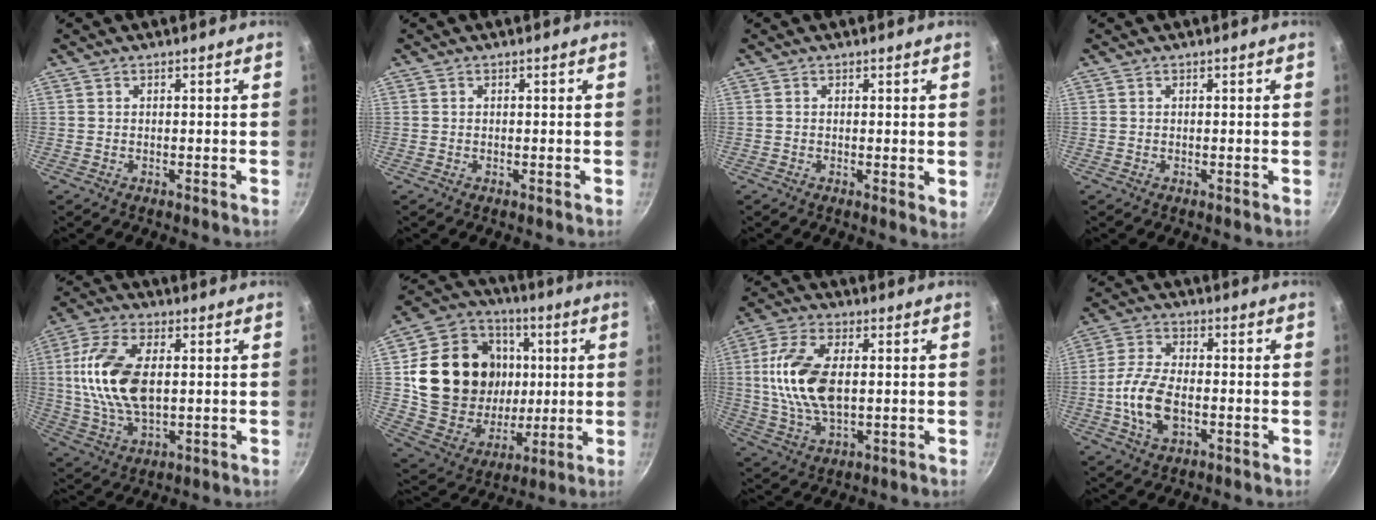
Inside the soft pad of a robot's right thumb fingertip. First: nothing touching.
{"total": 0.0}
{"total": 1.8, "force": [0.4, 0.7, 1.6], "torque": [-0.020, -0.005, 0.002]}
{"total": 0.0}
{"total": 15.1, "force": [1.8, 8.0, 12.6], "torque": [-0.241, 0.002, 0.032]}
{"total": 25.3, "force": [3.9, 20.5, 14.4], "torque": [-0.237, 0.008, 0.081]}
{"total": 13.7, "force": [1.3, 7.2, 11.6], "torque": [-0.225, 0.006, 0.023]}
{"total": 9.6, "force": [-2.1, 5.2, 7.8], "torque": [-0.155, 0.021, -0.048]}